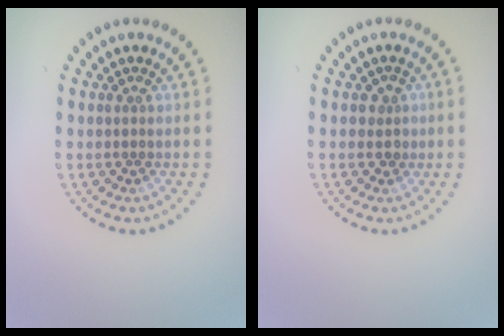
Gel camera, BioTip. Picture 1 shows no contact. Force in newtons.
{"total": 1.5, "press": 1.3, "slide": 0.8}